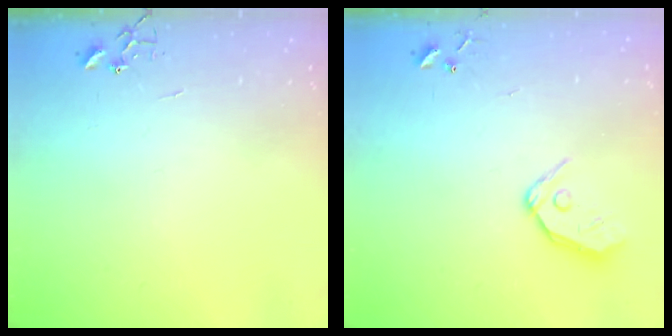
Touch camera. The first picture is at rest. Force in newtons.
{"total": 9.8, "press": 9.7, "slide": 1.3}